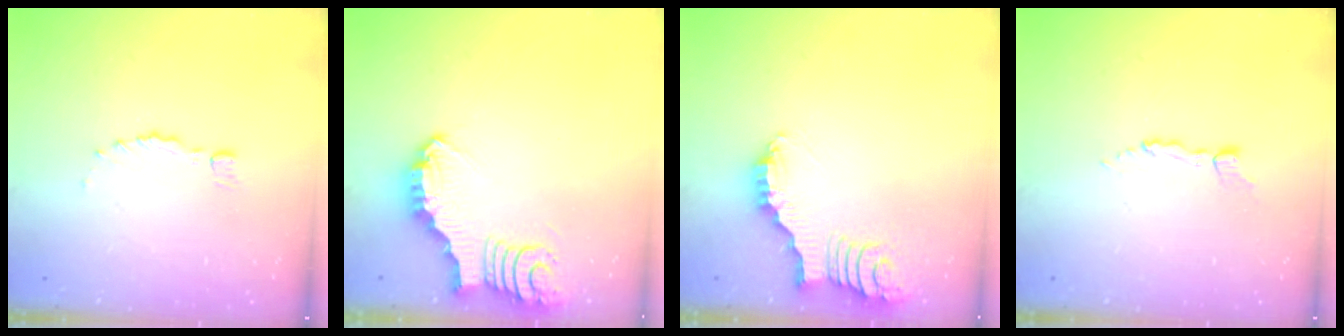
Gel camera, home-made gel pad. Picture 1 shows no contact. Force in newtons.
{"total": 3.7, "press": 3.7, "slide": 0.1}
{"total": 2.4, "press": 2.4, "slide": 0.4}
{"total": 3.3, "press": 3.2, "slide": 0.2}